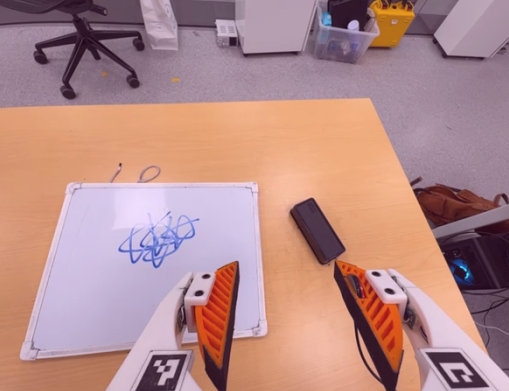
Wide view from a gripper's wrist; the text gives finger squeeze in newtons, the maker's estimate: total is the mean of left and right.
{"total": 0.0}